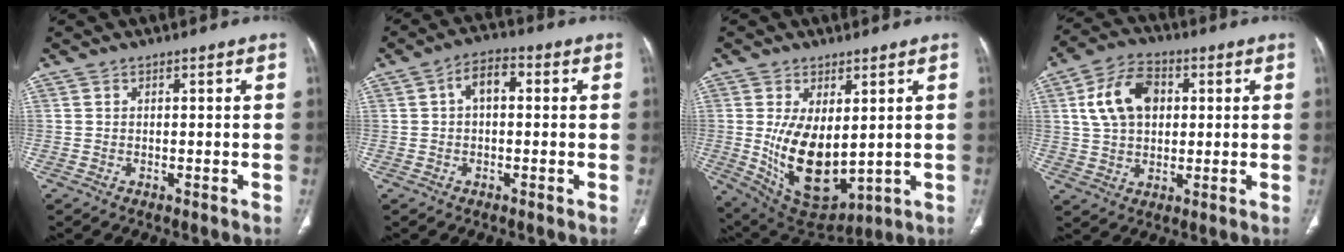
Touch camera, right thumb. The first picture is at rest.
{"total": 5.2, "force": [0.7, 2.9, 4.3], "torque": [-0.067, 0.017, 0.003]}
{"total": 14.3, "force": [0.5, 7.8, 12.0], "torque": [-0.192, -0.024, 0.039]}
{"total": 11.8, "force": [2.7, 8.0, 8.2], "torque": [-0.134, 0.010, 0.045]}